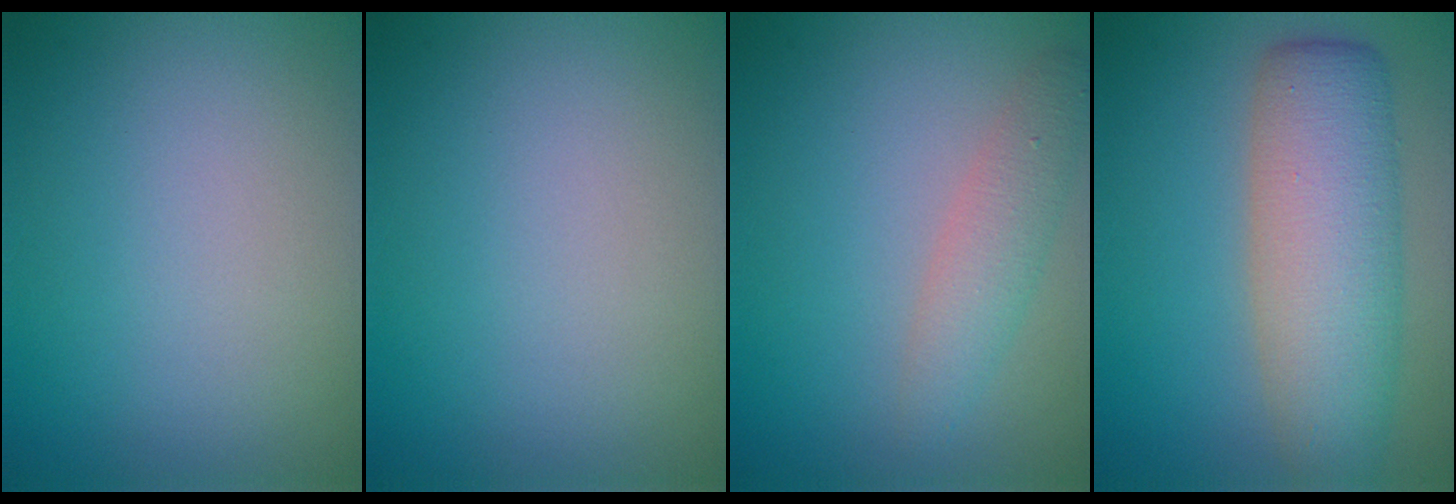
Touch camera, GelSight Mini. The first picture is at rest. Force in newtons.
{"total": 0.0}
{"total": 2.6, "press": 2.6, "slide": 0.2}
{"total": 7.6, "press": 7.6, "slide": 0.3}